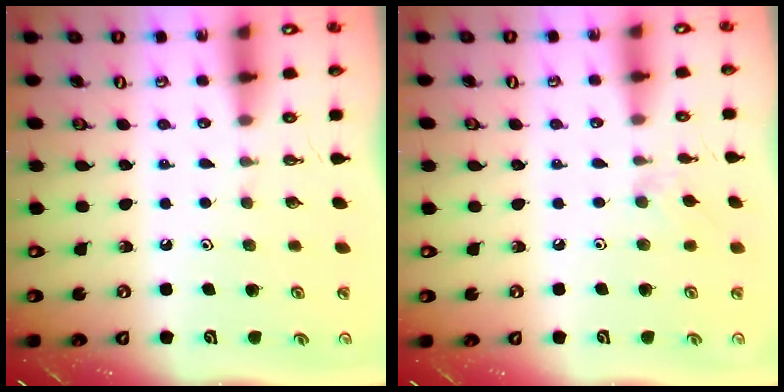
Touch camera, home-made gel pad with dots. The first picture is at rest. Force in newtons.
{"total": 4.5, "press": 4.5, "slide": 0.7}